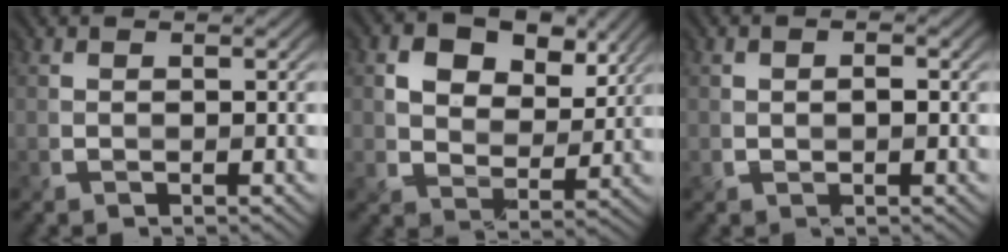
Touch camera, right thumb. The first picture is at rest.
{"total": 7.4, "force": [3.6, 5.1, 4.0], "torque": [-0.084, -0.007, 0.050]}
{"total": 1.3, "force": [0.0, 0.9, 0.9], "torque": [-0.016, -0.001, -0.001]}